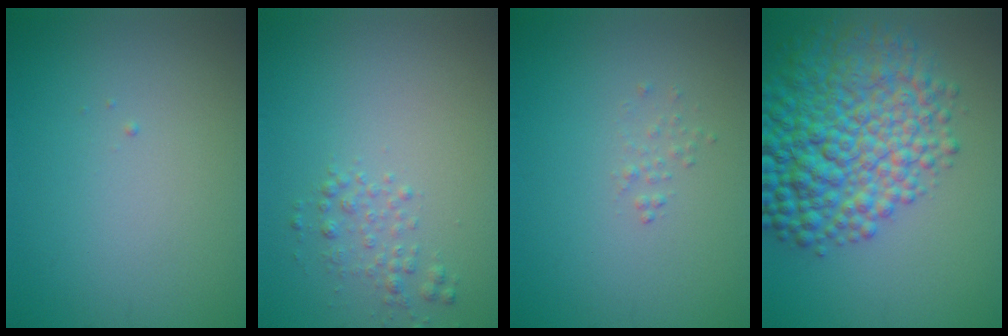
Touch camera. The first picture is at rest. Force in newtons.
{"total": 1.6, "press": 1.6, "slide": 0.1}
{"total": 0.7, "press": 0.7, "slide": 0.1}
{"total": 10.7, "press": 10.7, "slide": 0.3}